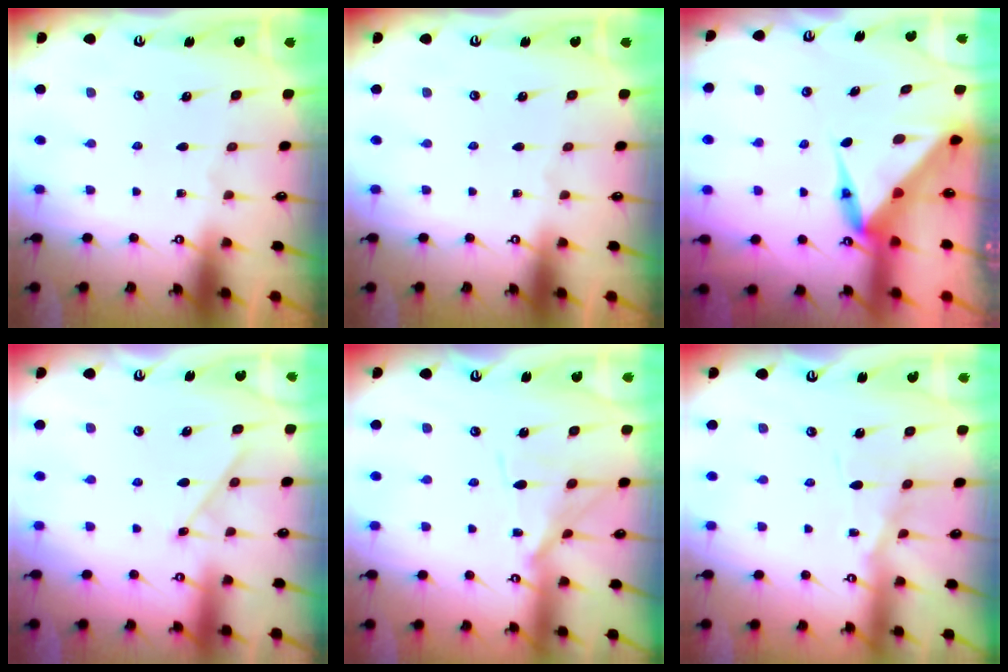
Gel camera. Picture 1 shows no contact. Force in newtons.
{"total": 0.0}
{"total": 7.4, "press": 7.3, "slide": 1.3}
{"total": 6.4, "press": 6.4, "slide": 0.7}
{"total": 11.3, "press": 11.3, "slide": 0.9}
{"total": 8.4, "press": 8.4, "slide": 0.7}